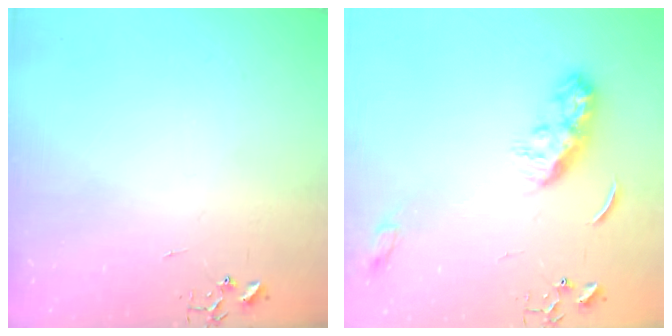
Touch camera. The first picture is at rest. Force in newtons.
{"total": 10.4, "press": 10.4, "slide": 0.2}